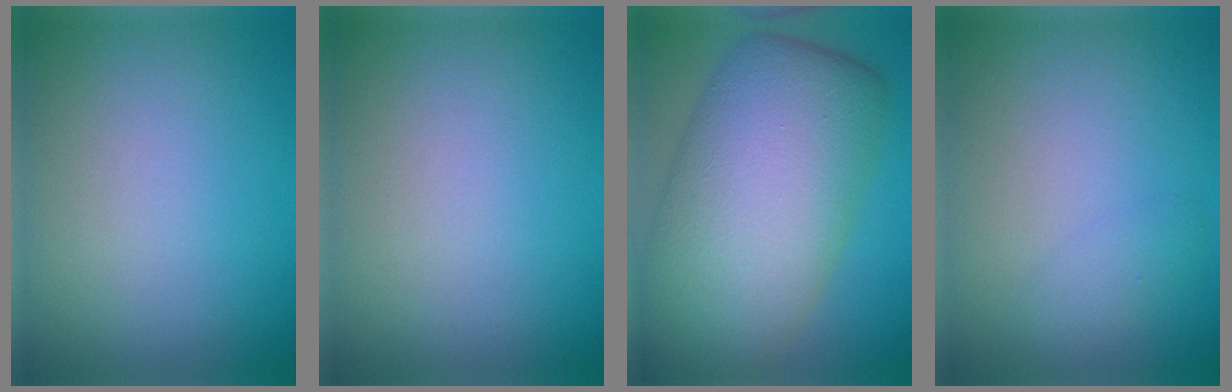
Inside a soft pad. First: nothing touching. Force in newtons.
{"total": 0.0}
{"total": 13.5, "press": 13.5, "slide": 0.6}
{"total": 1.2, "press": 1.2, "slide": 0.1}